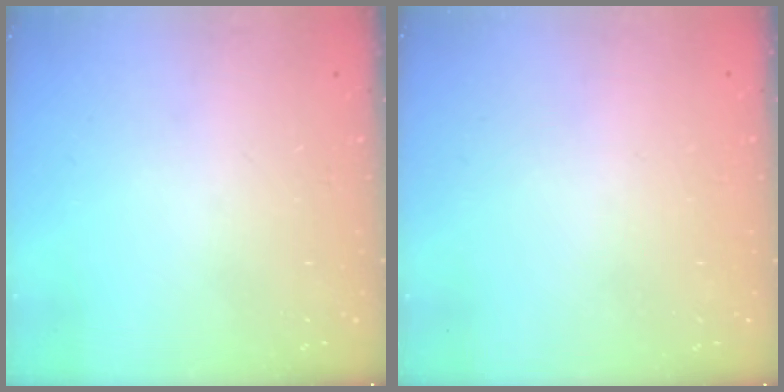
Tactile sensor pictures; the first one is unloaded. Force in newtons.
{"total": 1.9, "press": 1.9, "slide": 0.1}